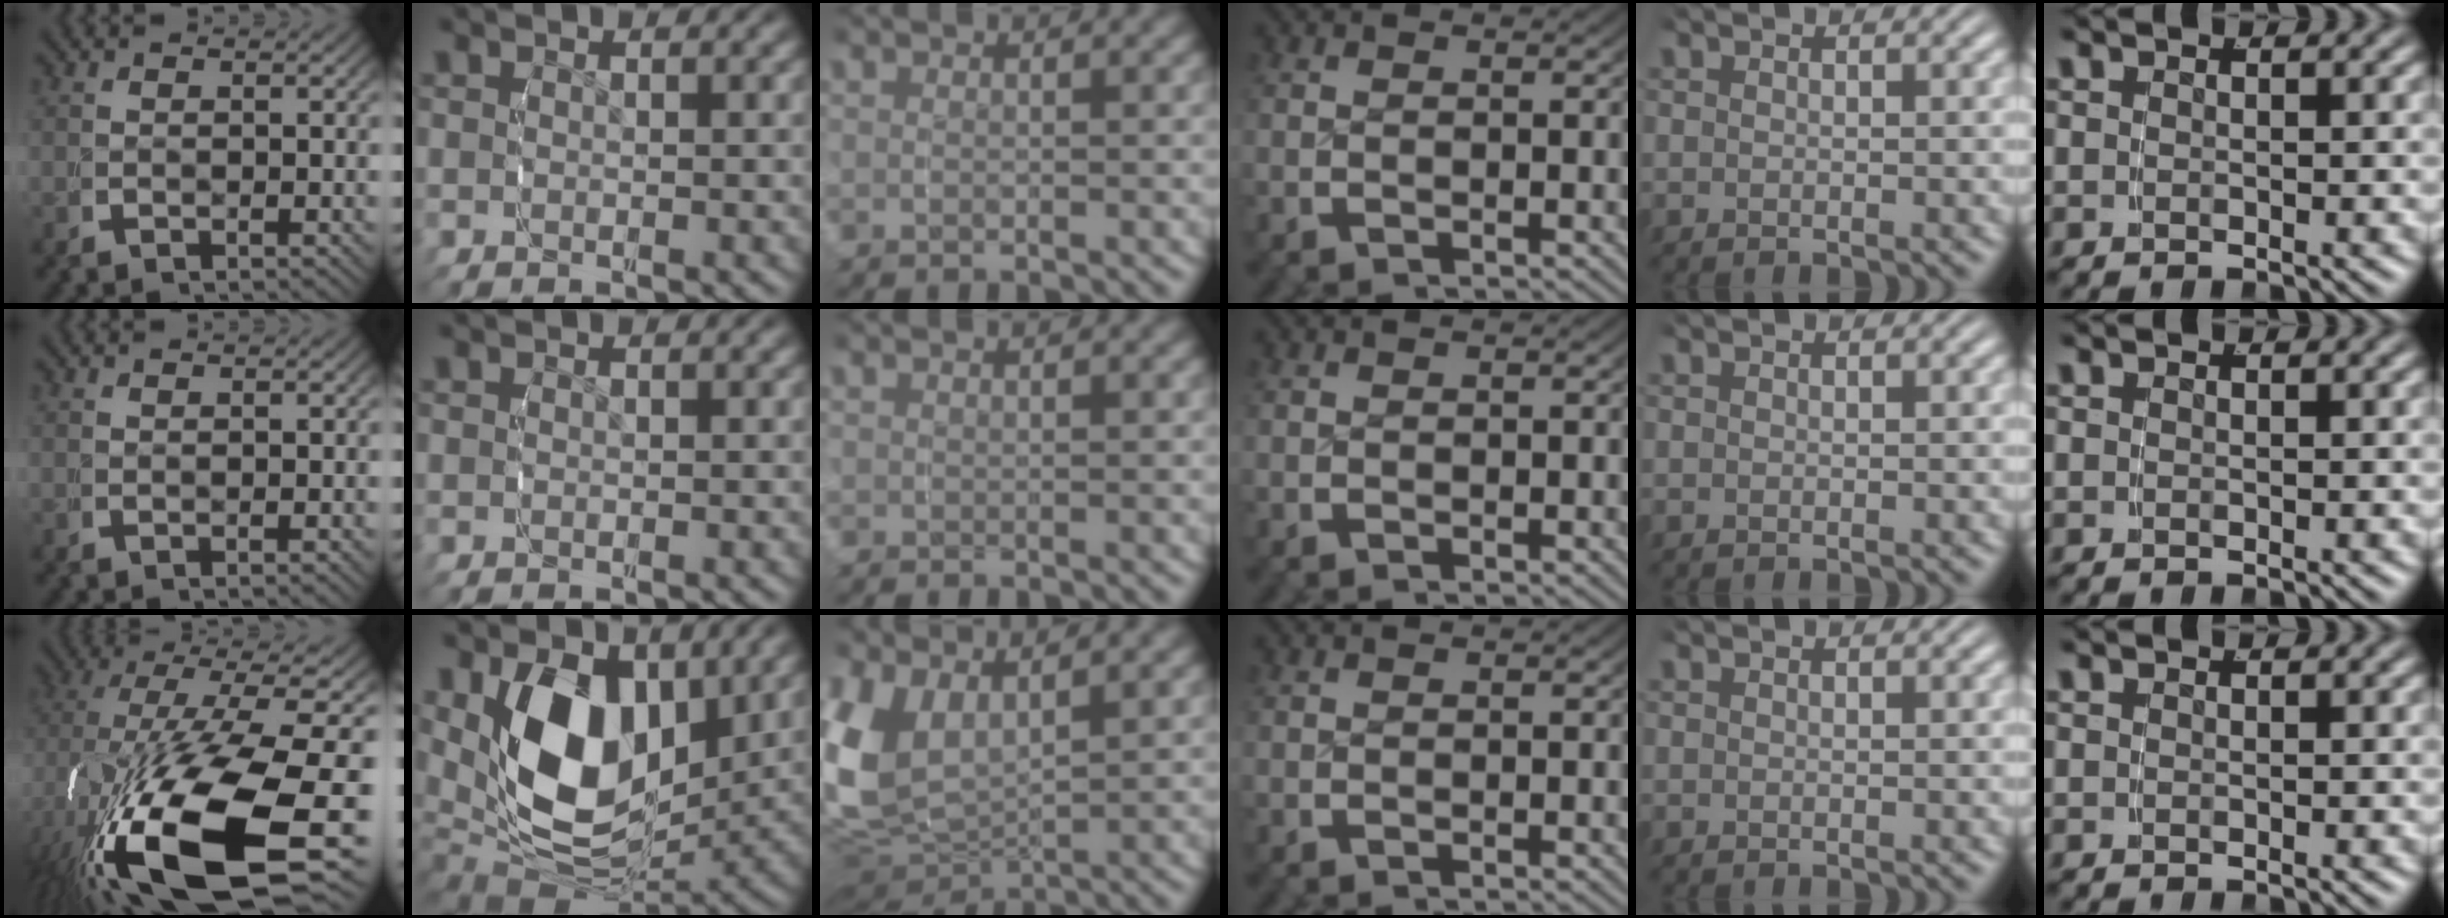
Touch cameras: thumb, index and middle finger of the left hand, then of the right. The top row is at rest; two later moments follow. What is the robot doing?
{"motion": "grasp_and_lifting", "object": "fork"}